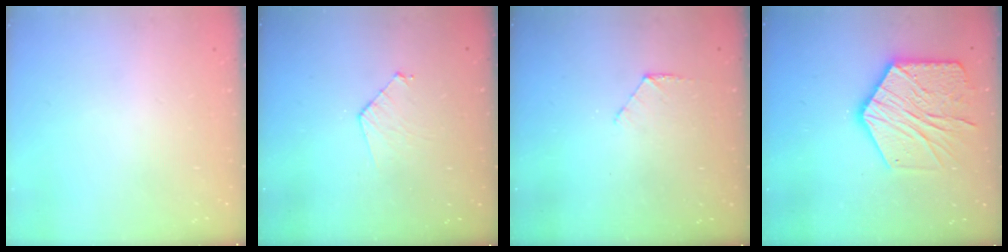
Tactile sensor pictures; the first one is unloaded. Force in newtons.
{"total": 6.9, "press": 6.9, "slide": 0.6}
{"total": 4.6, "press": 4.5, "slide": 0.4}
{"total": 18.6, "press": 18.6, "slide": 1.4}